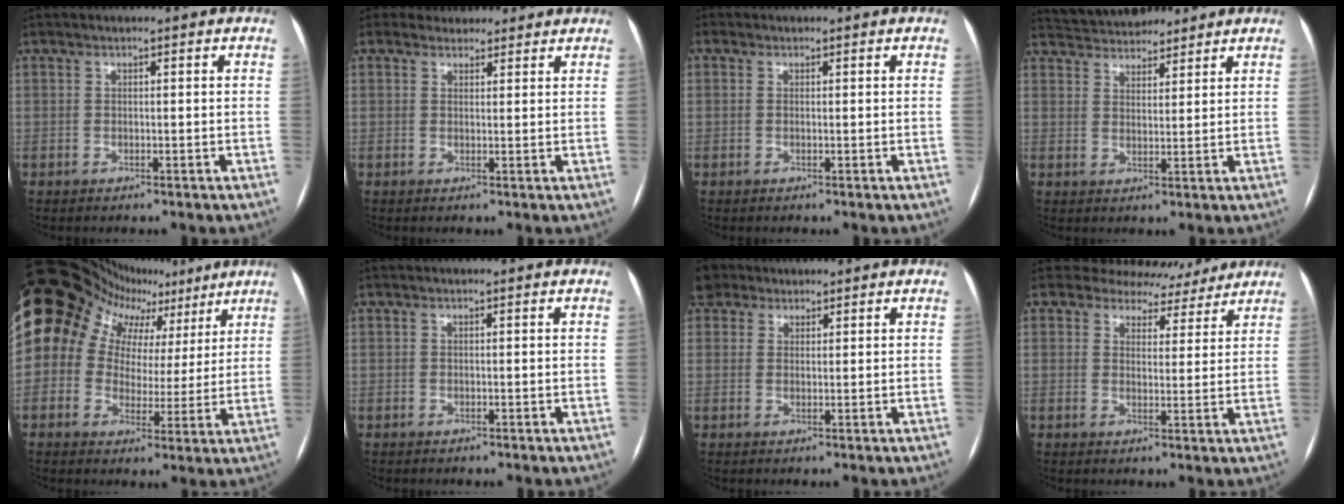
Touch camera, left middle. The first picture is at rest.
{"total": 6.4, "force": [5.7, 2.7, 0.5], "torque": [0.009, 0.023, 0.065]}
{"total": 0.7, "force": [-0.5, -0.4, -0.3], "torque": [-0.003, -0.010, -0.009]}
{"total": 8.8, "force": [8.2, 2.5, 1.7], "torque": [-0.028, 0.022, 0.131]}
{"total": 22.3, "force": [11.5, 16.1, 10.3], "torque": [-0.234, 0.094, 0.184]}
{"total": 0.0}
{"total": 3.4, "force": [3.0, 1.6, -0.5], "torque": [0.001, 0.014, 0.062]}
{"total": 8.7, "force": [7.9, 3.7, 0.0], "torque": [0.021, 0.002, 0.085]}